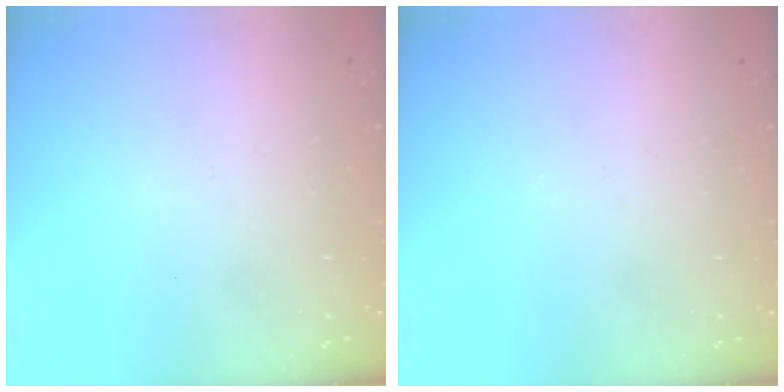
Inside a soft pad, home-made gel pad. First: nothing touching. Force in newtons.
{"total": 0.0}